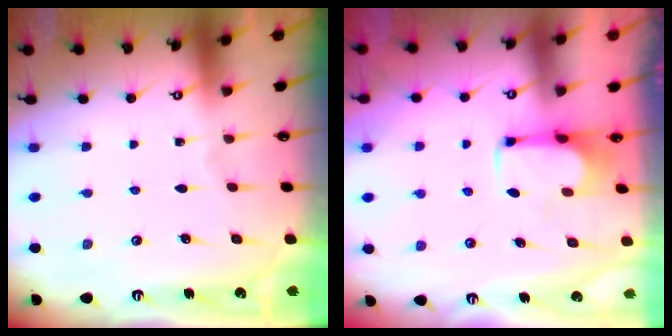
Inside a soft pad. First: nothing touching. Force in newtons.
{"total": 3.7, "press": 3.6, "slide": 0.7}